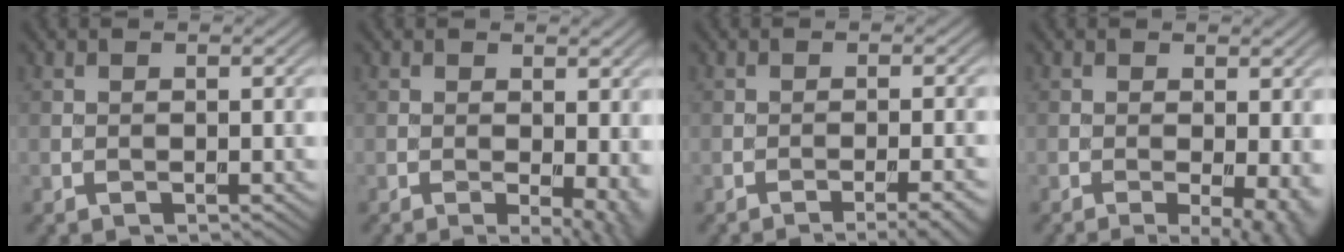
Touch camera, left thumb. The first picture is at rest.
{"total": 5.1, "force": [-0.4, 1.7, 4.8], "torque": [-0.061, -0.006, -0.001]}
{"total": 4.6, "force": [-2.7, 0.8, 3.6], "torque": [-0.043, 0.014, -0.043]}
{"total": 6.0, "force": [-1.3, 1.7, 5.6], "torque": [-0.080, -0.013, -0.012]}